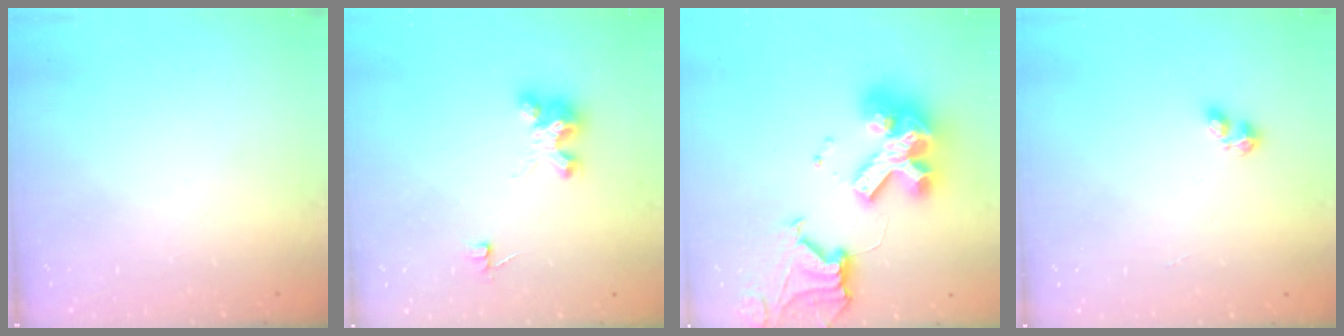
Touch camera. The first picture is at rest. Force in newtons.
{"total": 4.1, "press": 4.1, "slide": 0.2}
{"total": 21.2, "press": 21.1, "slide": 2.3}
{"total": 2.1, "press": 2.0, "slide": 0.8}